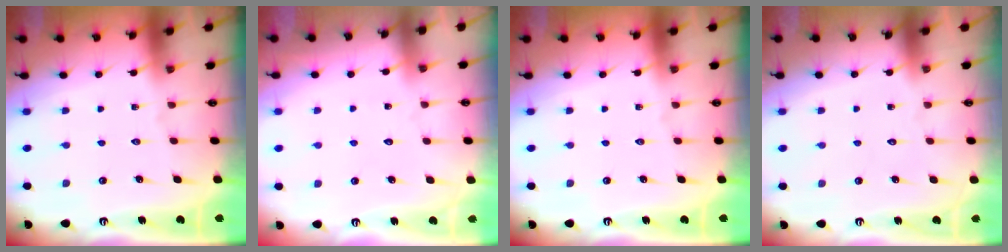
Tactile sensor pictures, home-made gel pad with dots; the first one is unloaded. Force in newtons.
{"total": 2.8, "press": 2.8, "slide": 0.2}
{"total": 0.0}
{"total": 1.6, "press": 1.6, "slide": 0.0}